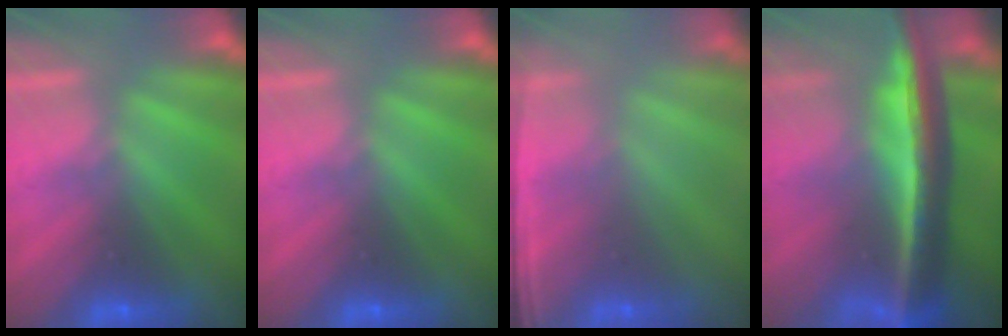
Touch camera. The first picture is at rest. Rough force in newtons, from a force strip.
{"total": 0.0}
{"total": 1.3}
{"total": 7.5}